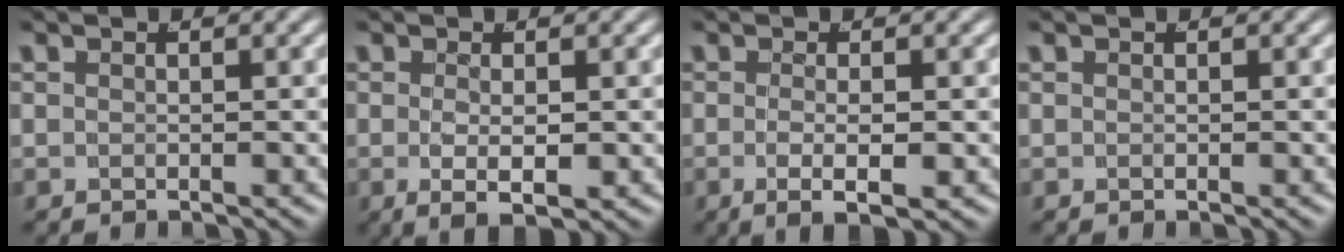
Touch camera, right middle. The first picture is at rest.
{"total": 3.4, "force": [-1.0, 0.9, 3.1], "torque": [-0.060, -0.022, 0.000]}
{"total": 3.6, "force": [-1.6, 0.6, 3.1], "torque": [-0.060, -0.021, -0.015]}
{"total": 0.0}